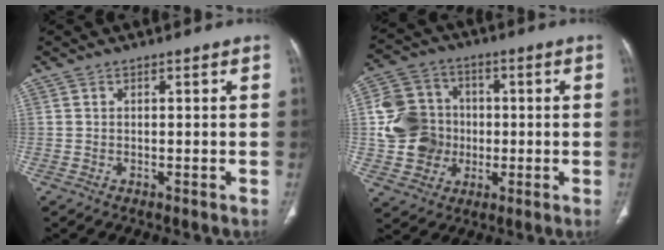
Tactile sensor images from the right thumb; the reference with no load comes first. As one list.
[{"total": 13.8, "force": [-0.5, 12.3, 6.4], "torque": [-0.102, 0.019, -0.006]}]